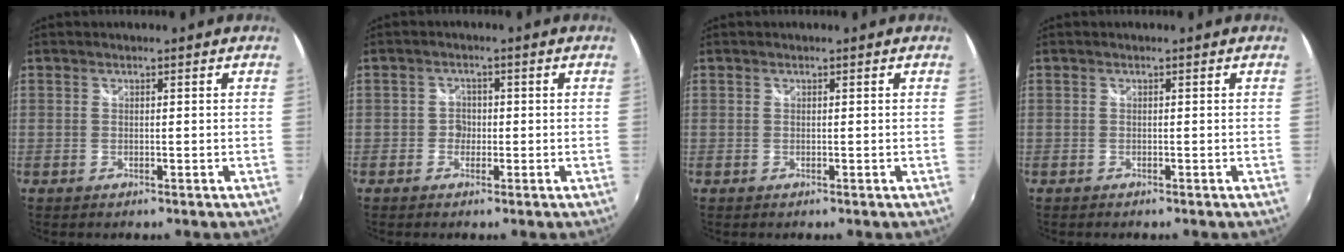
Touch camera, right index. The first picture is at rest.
{"total": 2.4, "force": [-0.8, 2.2, 0.5], "torque": [-0.007, 0.004, -0.017]}
{"total": 0.0}
{"total": 0.6, "force": [-0.5, 0.2, 0.2], "torque": [-0.005, -0.004, -0.011]}